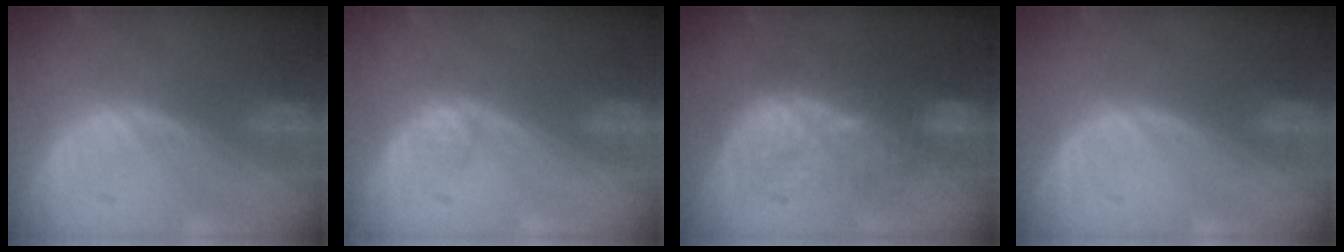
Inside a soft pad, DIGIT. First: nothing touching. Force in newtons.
{"total": 1.1, "press": 1.0, "slide": 0.4}
{"total": 9.2, "press": 8.9, "slide": 2.1}
{"total": 0.0}